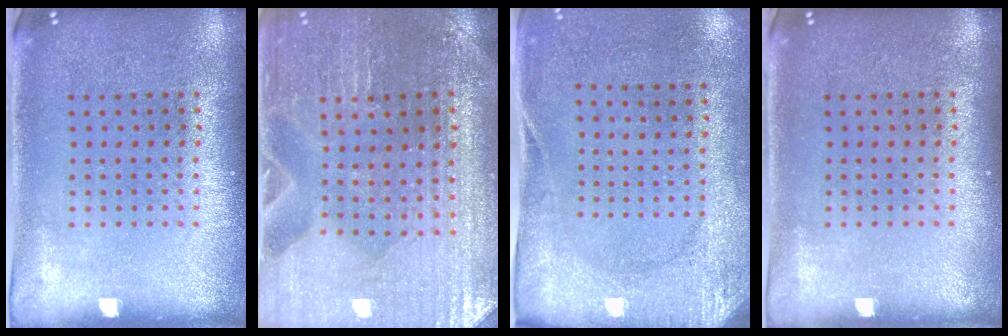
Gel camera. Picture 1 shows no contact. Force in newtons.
{"total": 1.5, "press": 1.4, "slide": 0.2}
{"total": 2.7, "press": 2.1, "slide": 1.7}
{"total": 0.0}